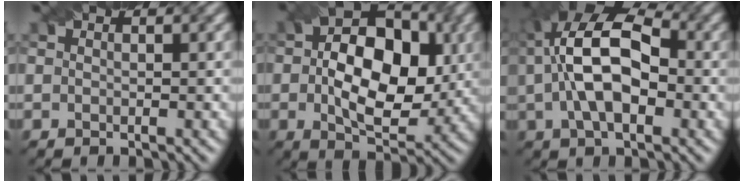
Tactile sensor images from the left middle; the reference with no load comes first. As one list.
[{"total": 10.8, "force": [0.3, 6.6, 8.5], "torque": [-0.131, 0.003, 0.001]}, {"total": 10.9, "force": [0.9, 5.9, 9.2], "torque": [-0.173, 0.024, 0.008]}]